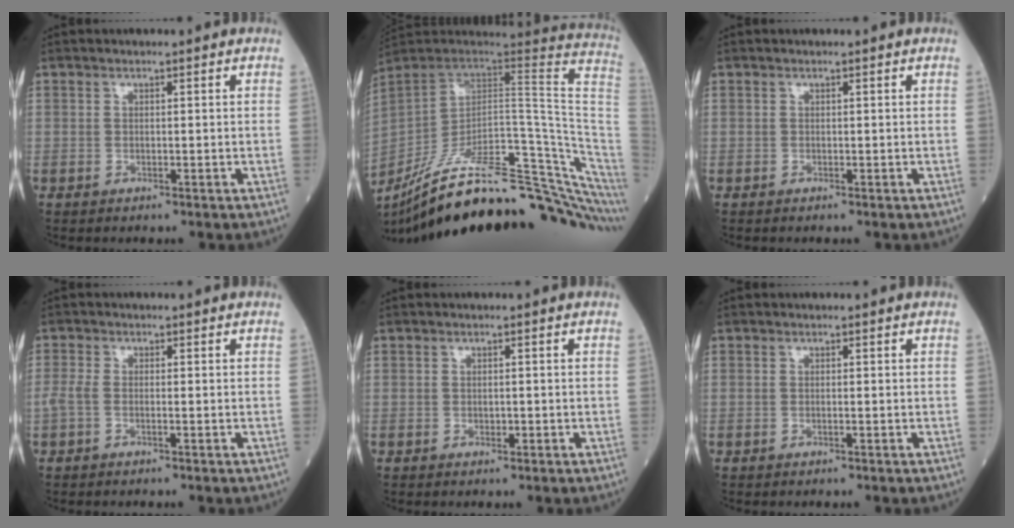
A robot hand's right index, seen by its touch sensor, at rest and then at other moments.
{"total": 30.1, "force": [-21.9, 4.0, 20.3], "torque": [-0.195, -0.006, -0.319]}
{"total": 0.0}
{"total": 2.0, "force": [-0.6, 0.6, 1.8], "torque": [-0.047, 0.007, -0.013]}
{"total": 0.9, "force": [-0.2, 0.4, 0.8], "torque": [-0.014, -0.001, -0.001]}
{"total": 0.0}